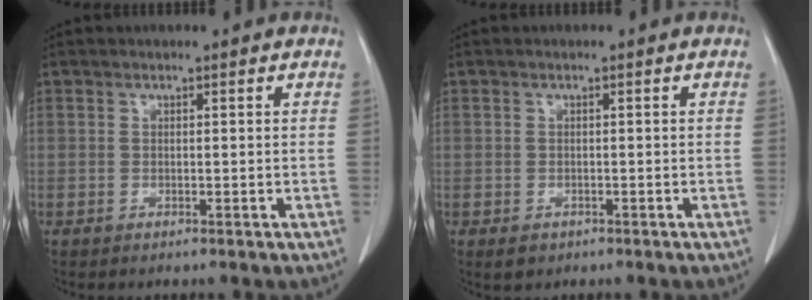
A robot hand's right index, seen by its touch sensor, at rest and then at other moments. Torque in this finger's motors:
{"motor_torque": [-0.51, -0.30, -0.32, -0.14]}